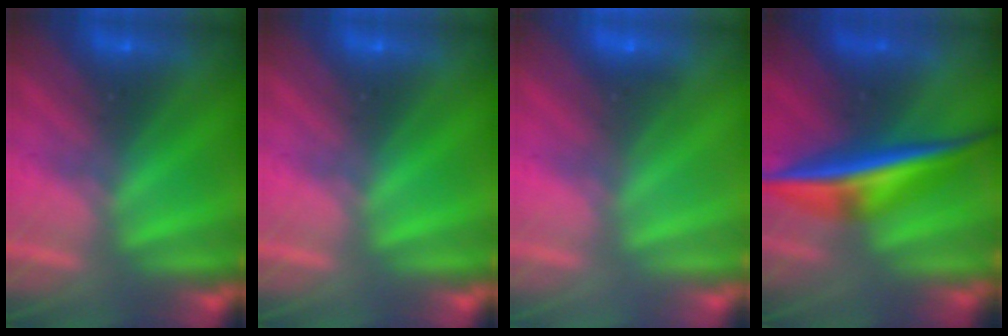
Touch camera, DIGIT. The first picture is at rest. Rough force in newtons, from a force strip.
{"total": 0.0}
{"total": 2.0}
{"total": 7.3}